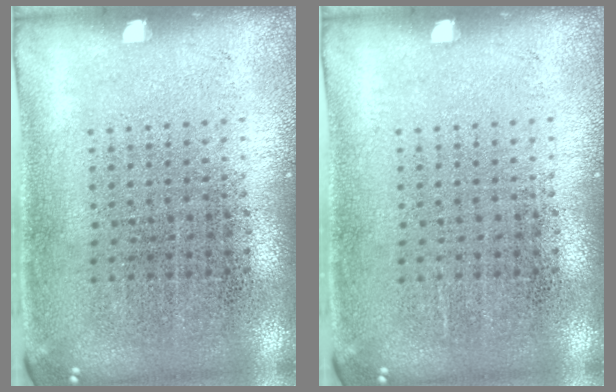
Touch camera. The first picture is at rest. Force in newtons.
{"total": 0.0}